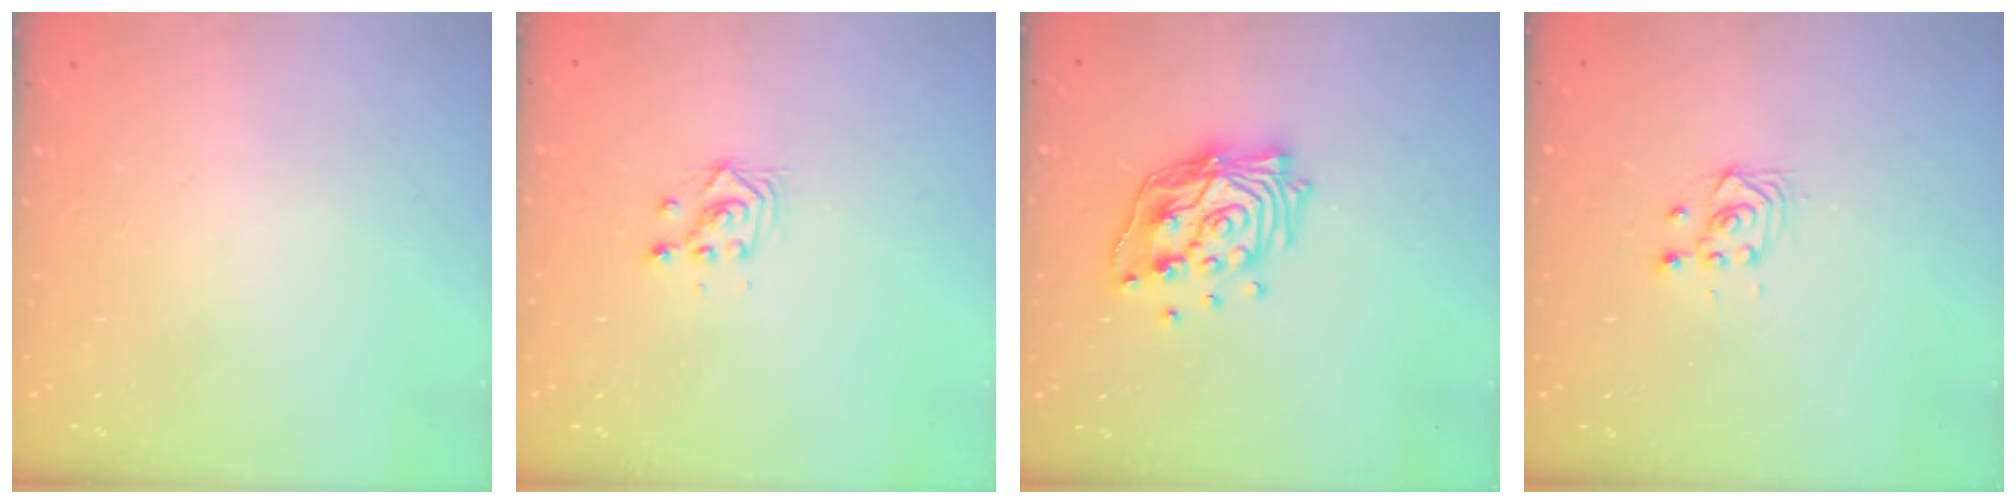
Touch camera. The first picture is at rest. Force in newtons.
{"total": 2.8, "press": 2.8, "slide": 0.1}
{"total": 14.9, "press": 14.8, "slide": 1.1}
{"total": 2.9, "press": 2.9, "slide": 0.6}